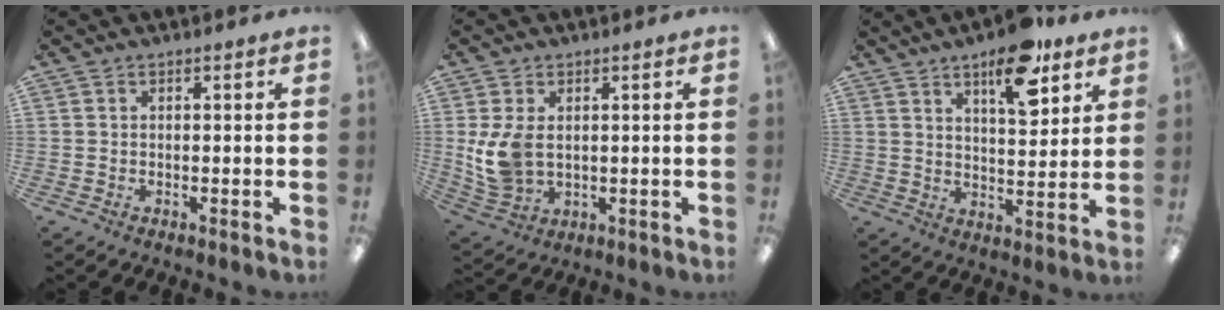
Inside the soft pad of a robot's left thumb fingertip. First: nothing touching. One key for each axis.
{"total": 8.5, "fx": 1.2, "fy": 5.9, "fz": 6.0, "tx": -0.133, "ty": -0.002, "tz": 0.024}
{"total": 12.7, "fx": 8.1, "fy": 4.9, "fz": 8.4, "tx": -0.108, "ty": -0.043, "tz": 0.134}